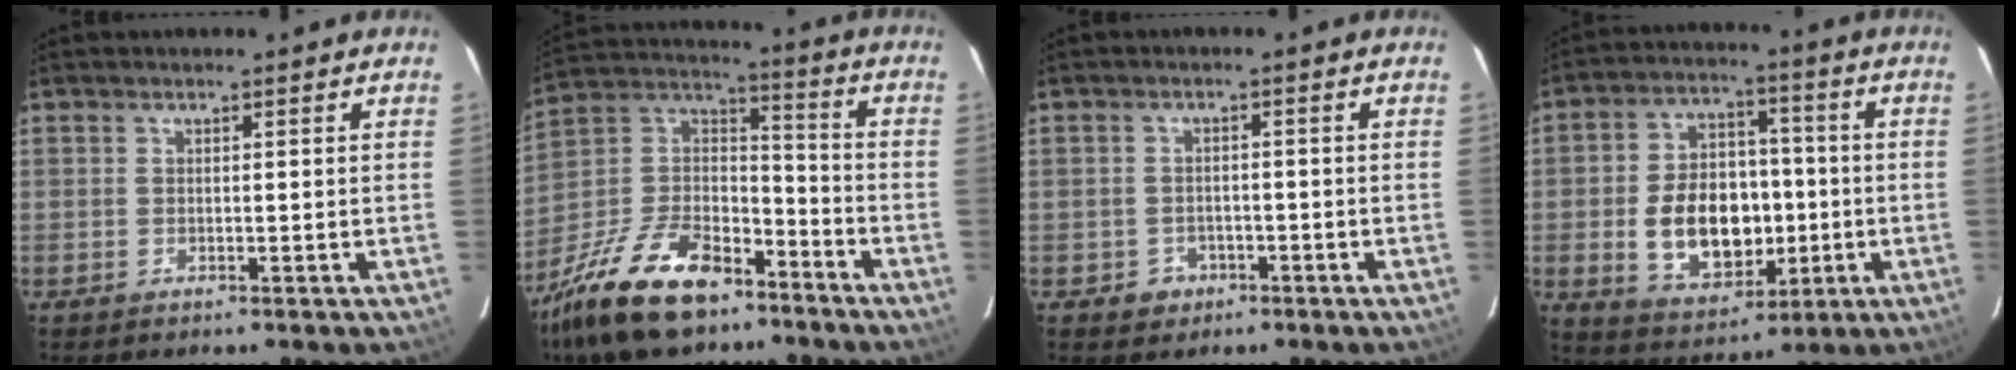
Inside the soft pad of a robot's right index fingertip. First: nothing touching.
{"total": 23.3, "force": [-15.3, 11.7, 13.2], "torque": [-0.284, 0.008, -0.257]}
{"total": 3.6, "force": [-1.6, 3.2, 0.4], "torque": [-0.019, 0.009, -0.018]}
{"total": 15.4, "force": [-2.4, 10.6, 10.9], "torque": [-0.225, 0.019, -0.018]}